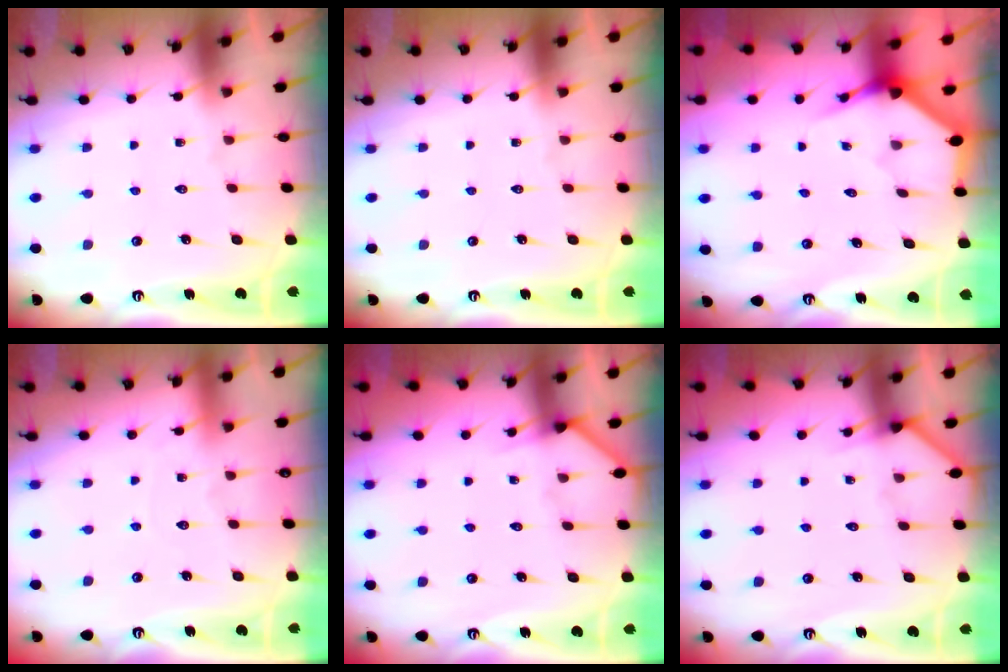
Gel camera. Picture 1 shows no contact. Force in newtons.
{"total": 0.0}
{"total": 3.4, "press": 3.4, "slide": 0.2}
{"total": 2.7, "press": 2.7, "slide": 0.1}
{"total": 3.0, "press": 3.0, "slide": 0.2}
{"total": 3.0, "press": 3.0, "slide": 0.2}